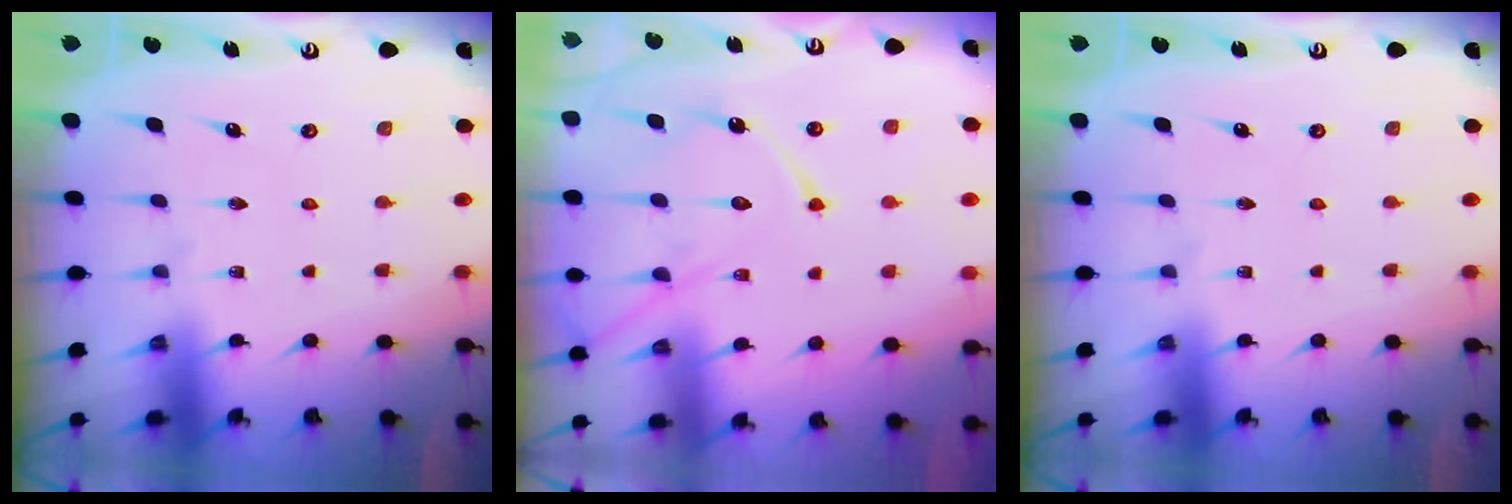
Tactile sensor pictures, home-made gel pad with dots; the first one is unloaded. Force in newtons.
{"total": 13.5, "press": 13.4, "slide": 1.3}
{"total": 0.0}